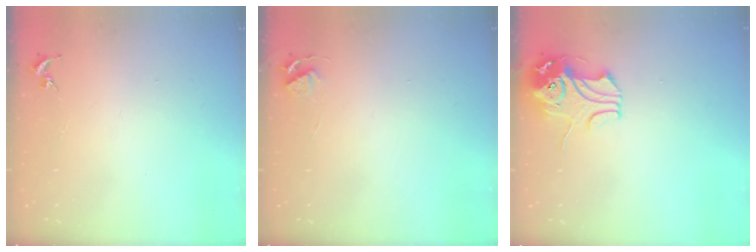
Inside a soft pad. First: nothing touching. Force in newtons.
{"total": 3.9, "press": 3.8, "slide": 0.5}
{"total": 10.6, "press": 10.4, "slide": 1.7}